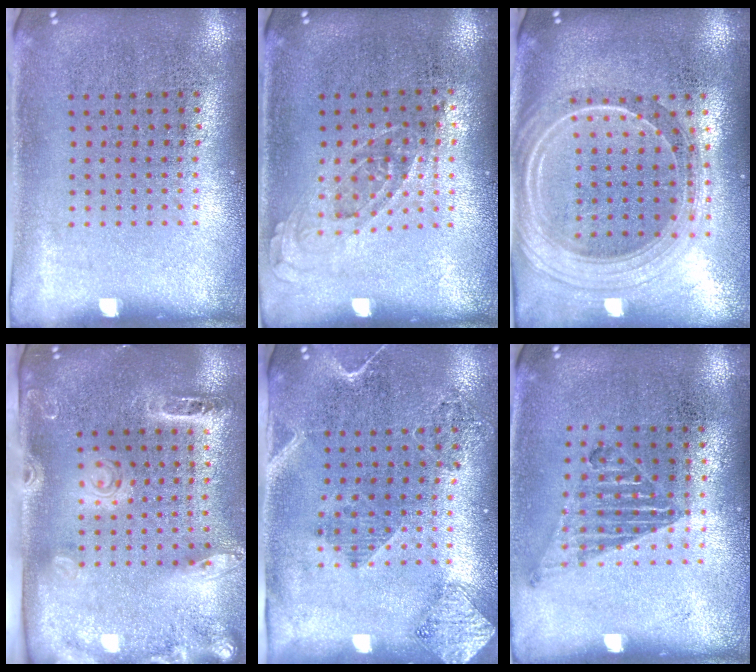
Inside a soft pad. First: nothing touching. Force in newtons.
{"total": 0.7, "press": 0.7, "slide": 0.3}
{"total": 2.4, "press": 2.1, "slide": 1.2}
{"total": 2.7, "press": 2.0, "slide": 1.8}
{"total": 1.9, "press": 1.7, "slide": 0.9}
{"total": 1.0, "press": 1.0, "slide": 0.3}